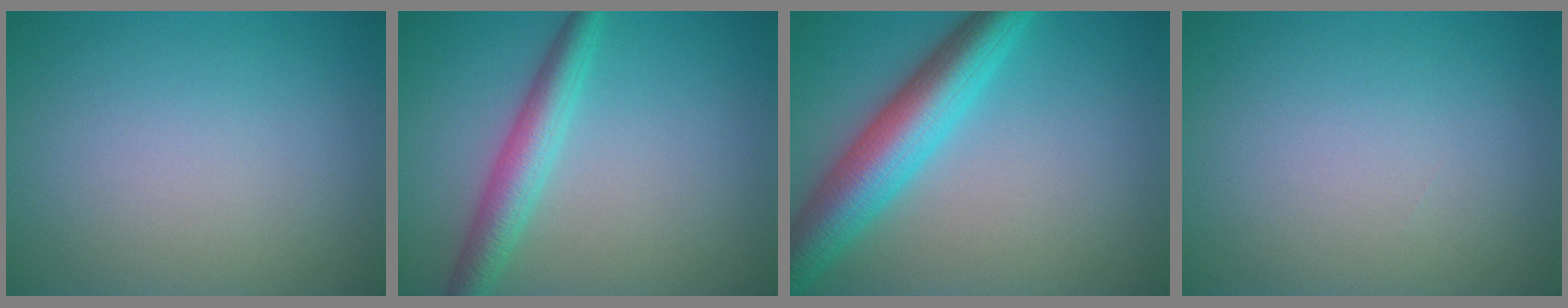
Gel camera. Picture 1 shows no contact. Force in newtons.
{"total": 3.9, "press": 3.9, "slide": 0.0}
{"total": 7.4, "press": 7.4, "slide": 0.3}
{"total": 0.0}